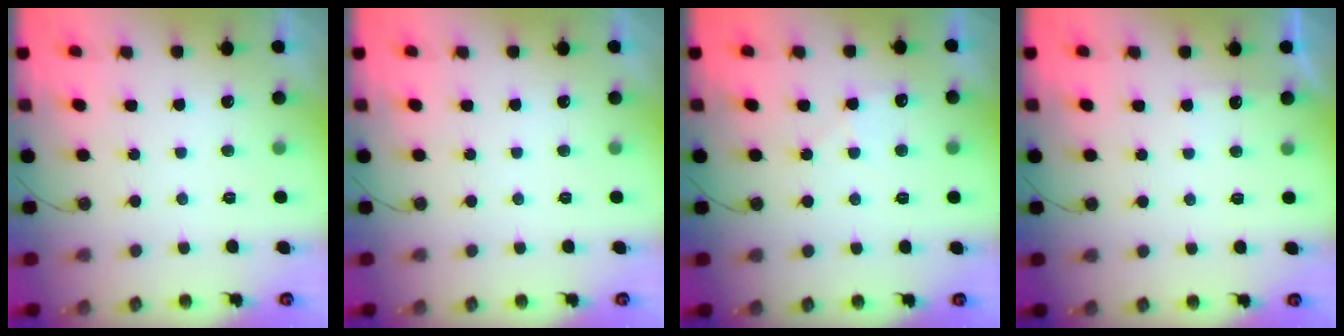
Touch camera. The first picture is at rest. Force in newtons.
{"total": 0.0}
{"total": 4.2, "press": 4.2, "slide": 0.6}
{"total": 2.8, "press": 2.7, "slide": 0.4}